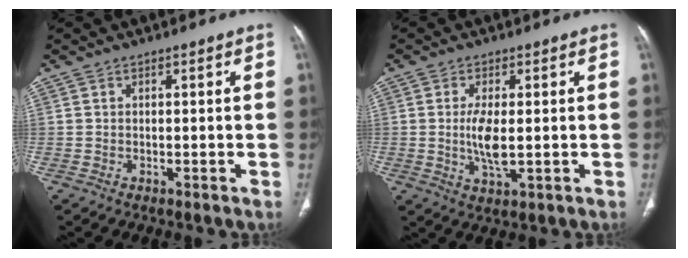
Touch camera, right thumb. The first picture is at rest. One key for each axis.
{"total": 5.8, "fx": 0.0, "fy": 2.0, "fz": 5.5, "tx": -0.114, "ty": -0.014, "tz": 0.003}